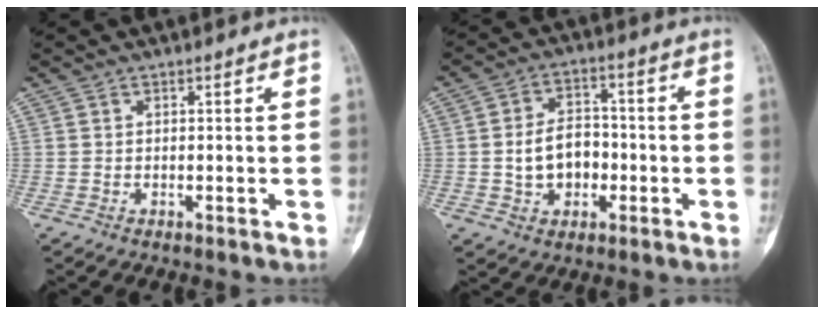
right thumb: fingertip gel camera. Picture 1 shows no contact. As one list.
[{"total": 8.7, "force": [-1.4, 6.4, 5.7], "torque": [-0.068, 0.024, -0.024]}]